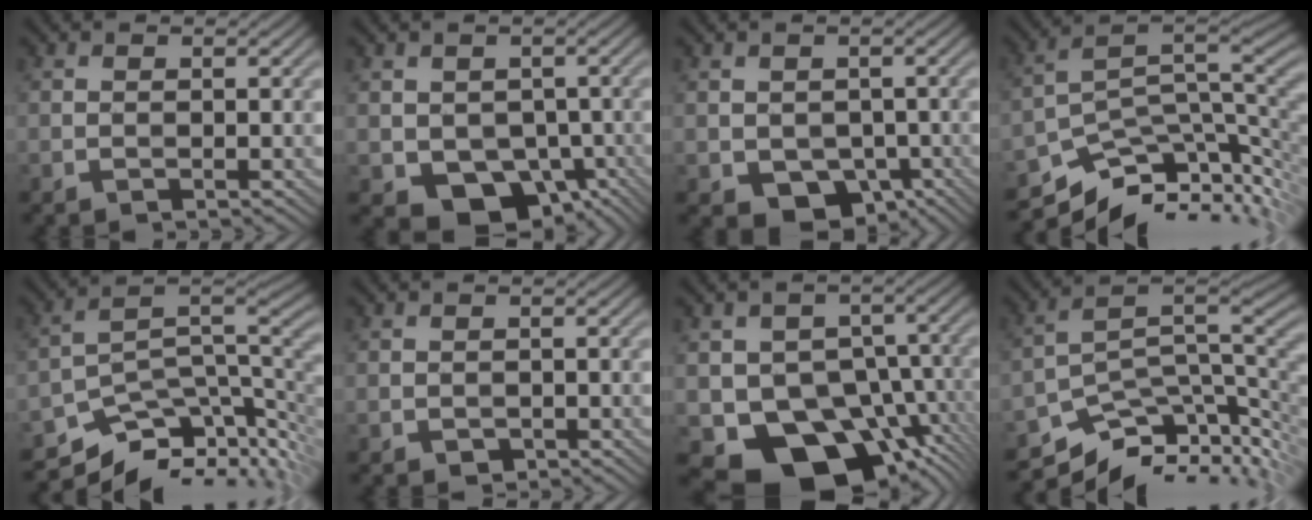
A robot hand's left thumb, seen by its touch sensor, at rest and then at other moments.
{"total": 8.2, "force": [-2.5, 6.2, 4.7], "torque": [-0.086, -0.033, -0.030]}
{"total": 6.1, "force": [-1.9, 4.6, 3.4], "torque": [-0.067, -0.026, -0.023]}
{"total": 10.8, "force": [-4.4, 5.5, 8.2], "torque": [-0.149, -0.015, -0.069]}
{"total": 9.5, "force": [-5.4, 4.9, 6.1], "torque": [-0.099, -0.011, -0.094]}
{"total": 0.8, "force": [-0.3, 0.7, 0.3], "torque": [-0.005, -0.006, -0.004]}
{"total": 13.4, "force": [-5.5, 9.5, 7.8], "torque": [-0.113, -0.028, -0.091]}
{"total": 10.1, "force": [-5.1, 5.0, 7.1], "torque": [-0.122, -0.012, -0.084]}